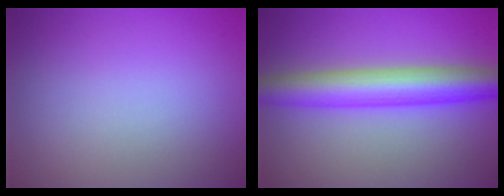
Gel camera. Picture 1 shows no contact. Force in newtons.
{"total": 6.7, "press": 6.7, "slide": 0.1}